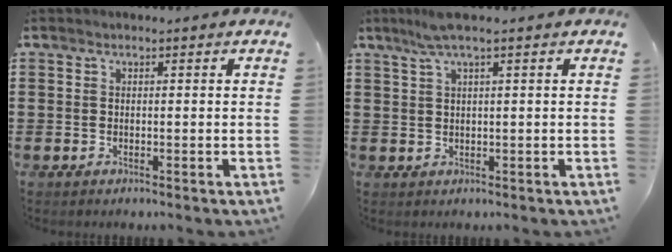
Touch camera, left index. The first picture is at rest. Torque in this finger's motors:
{"motor_torque": [1.05, -0.65, 0.32, 0.06]}